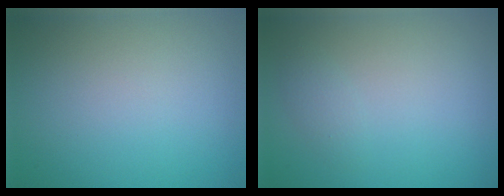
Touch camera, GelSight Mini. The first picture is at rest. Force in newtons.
{"total": 1.1, "press": 1.1, "slide": 0.1}